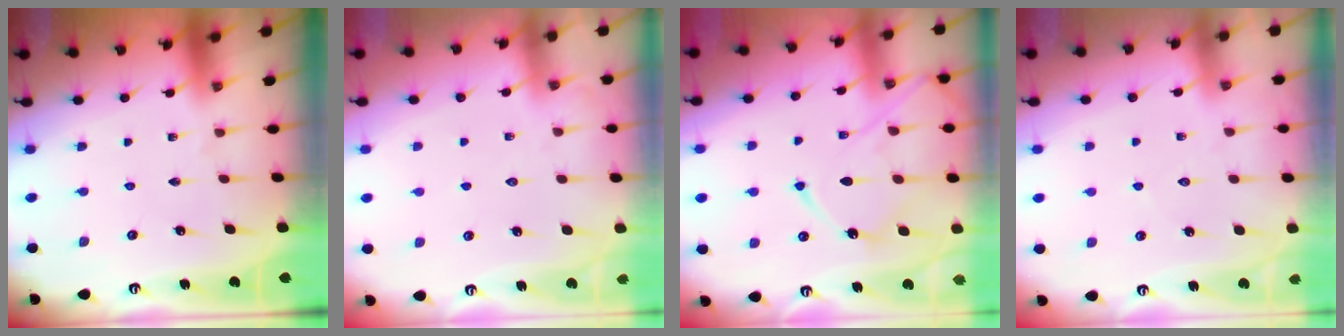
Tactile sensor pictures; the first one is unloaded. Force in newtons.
{"total": 3.9, "press": 3.8, "slide": 0.5}
{"total": 13.8, "press": 13.7, "slide": 1.1}
{"total": 5.3, "press": 5.2, "slide": 0.6}